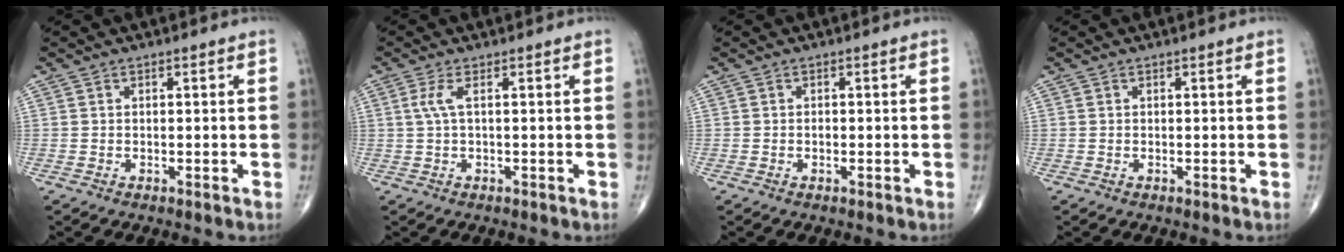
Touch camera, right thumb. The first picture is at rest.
{"total": 2.3, "force": [0.4, 0.3, 2.2], "torque": [-0.068, 0.007, 0.010]}
{"total": 0.6, "force": [-0.2, 0.4, 0.4], "torque": [-0.005, 0.001, -0.003]}
{"total": 0.0}